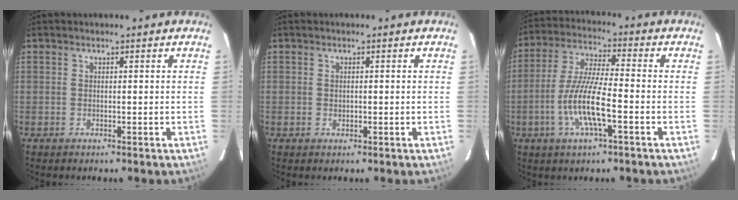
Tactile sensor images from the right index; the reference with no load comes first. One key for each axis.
{"total": 1.0, "fx": -0.1, "fy": 0.6, "fz": 0.8, "tx": -0.013, "ty": 0.002, "tz": -0.001}
{"total": 11.4, "fx": -3.9, "fy": 1.7, "fz": 10.5, "tx": -0.219, "ty": -0.005, "tz": -0.075}